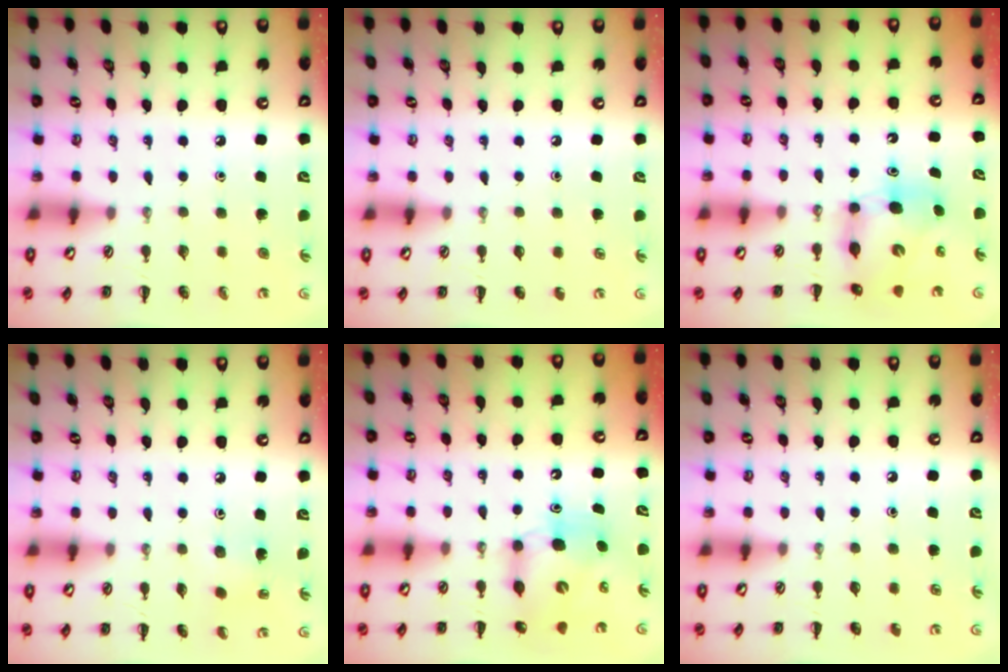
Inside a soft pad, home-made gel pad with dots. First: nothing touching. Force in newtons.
{"total": 0.0}
{"total": 8.4, "press": 8.2, "slide": 1.7}
{"total": 1.9, "press": 1.8, "slide": 0.7}
{"total": 7.2, "press": 7.0, "slide": 1.6}
{"total": 0.0}